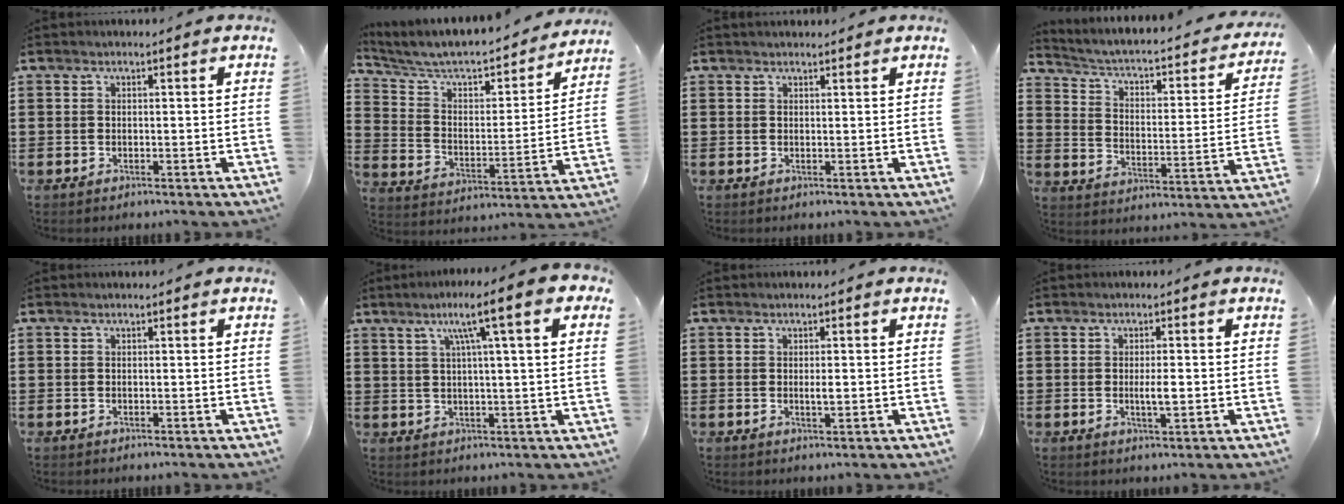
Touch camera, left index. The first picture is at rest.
{"total": 6.1, "force": [5.4, 1.7, 2.2], "torque": [-0.071, -0.043, 0.087]}
{"total": 0.8, "force": [0.8, 0.1, 0.1], "torque": [-0.003, 0.001, 0.016]}
{"total": 2.6, "force": [1.7, 0.6, 1.9], "torque": [-0.052, -0.028, 0.015]}
{"total": 0.0}
{"total": 8.8, "force": [3.8, -0.1, 8.0], "torque": [-0.155, 0.000, 0.054]}
{"total": 1.9, "force": [0.1, 0.5, 1.8], "torque": [-0.035, -0.002, 0.001]}
{"total": 2.9, "force": [-0.1, 0.6, 2.8], "torque": [-0.051, -0.004, -0.002]}